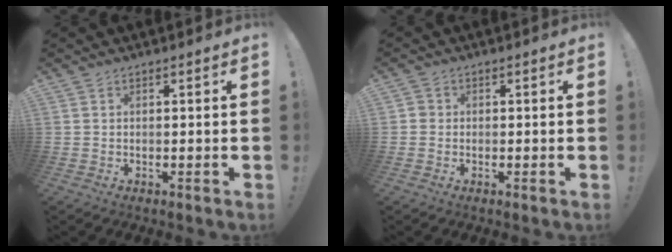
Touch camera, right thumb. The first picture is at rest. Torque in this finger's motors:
{"motor_torque": [0.00, 0.18, -0.09, 0.01, 0.00]}